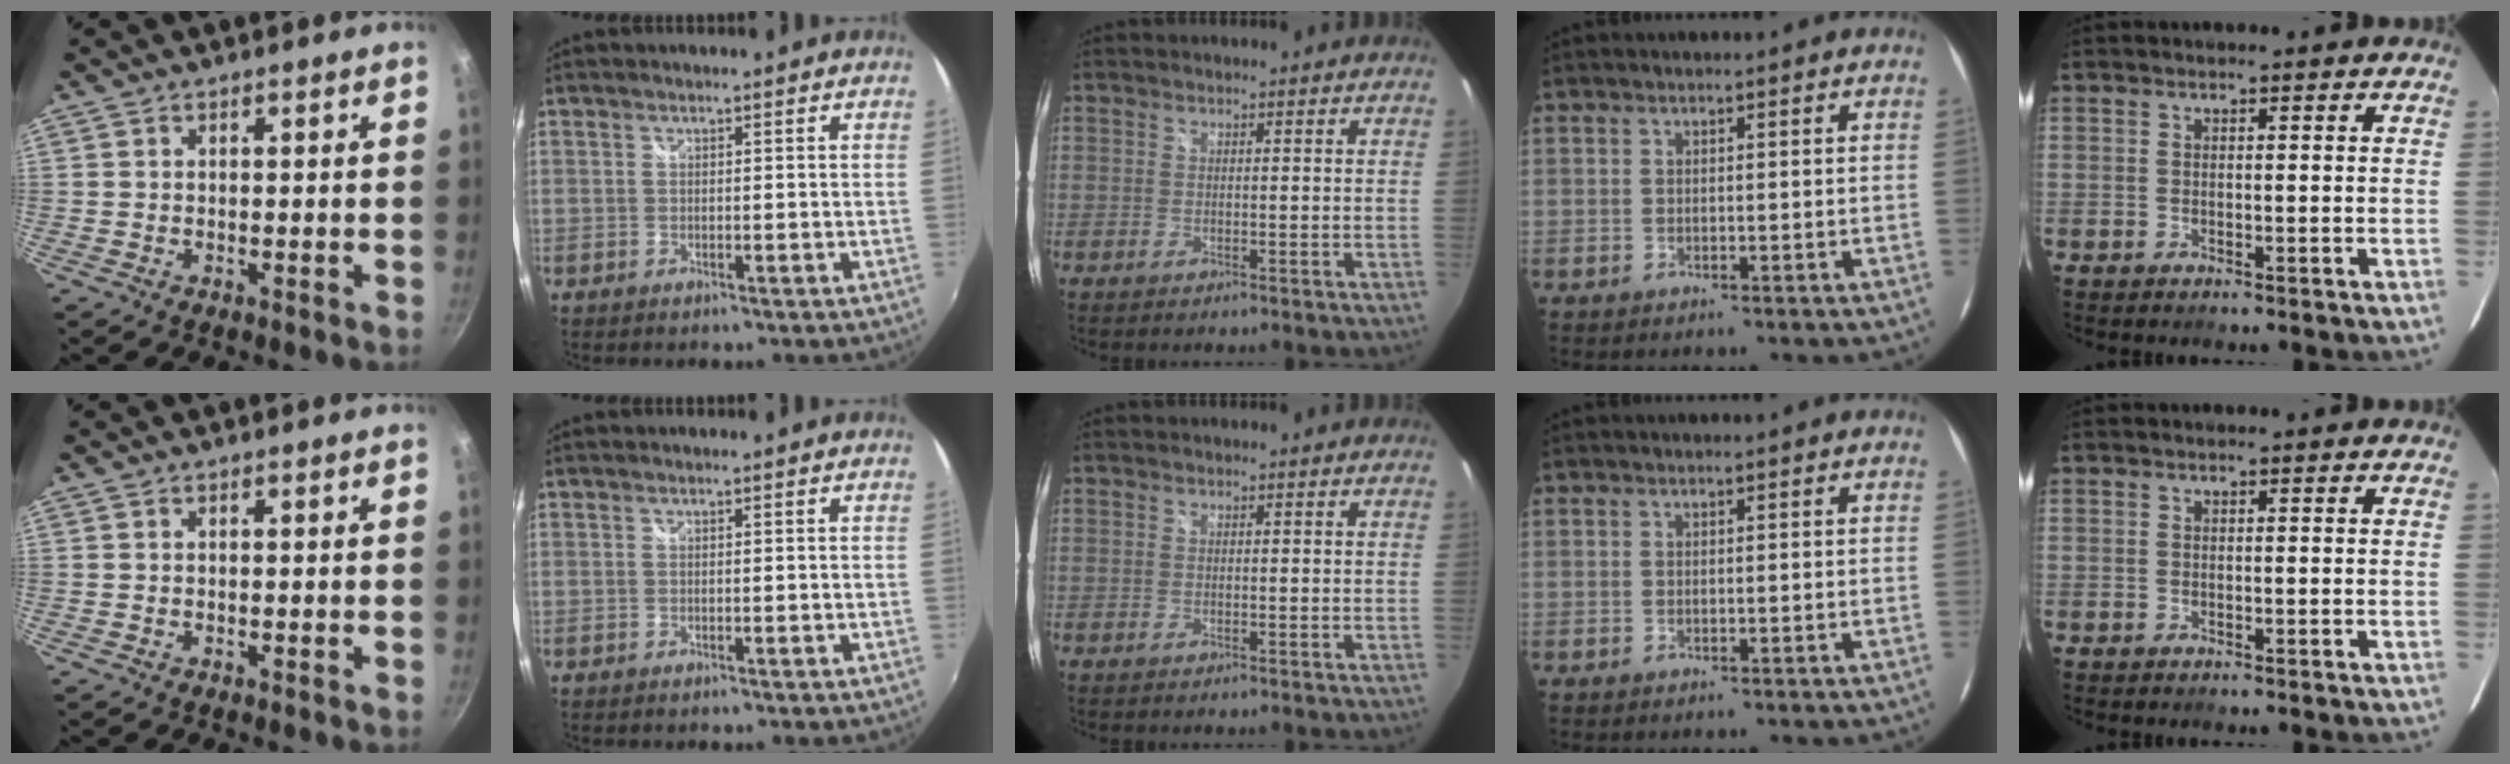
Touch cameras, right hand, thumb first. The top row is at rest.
{}